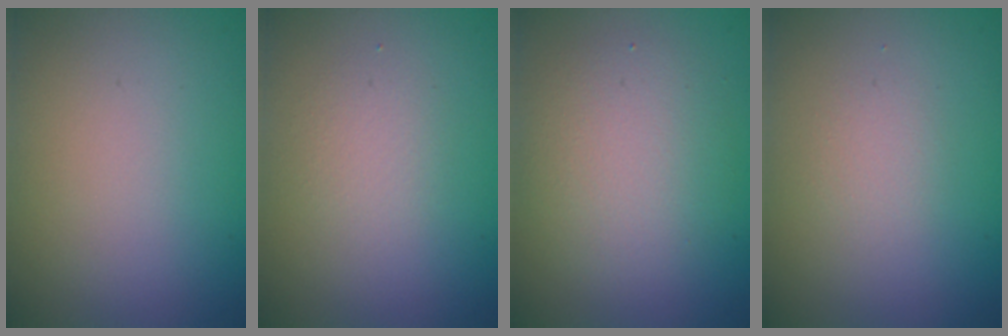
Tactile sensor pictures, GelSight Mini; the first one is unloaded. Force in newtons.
{"total": 1.5, "press": 1.5, "slide": 0.1}
{"total": 4.0, "press": 4.0, "slide": 0.3}
{"total": 1.1, "press": 1.1, "slide": 0.1}